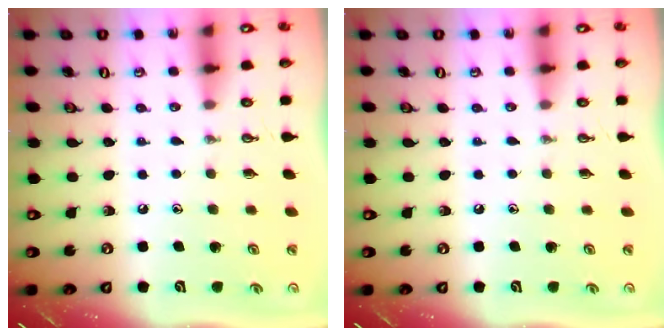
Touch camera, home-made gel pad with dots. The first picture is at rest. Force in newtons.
{"total": 0.0}